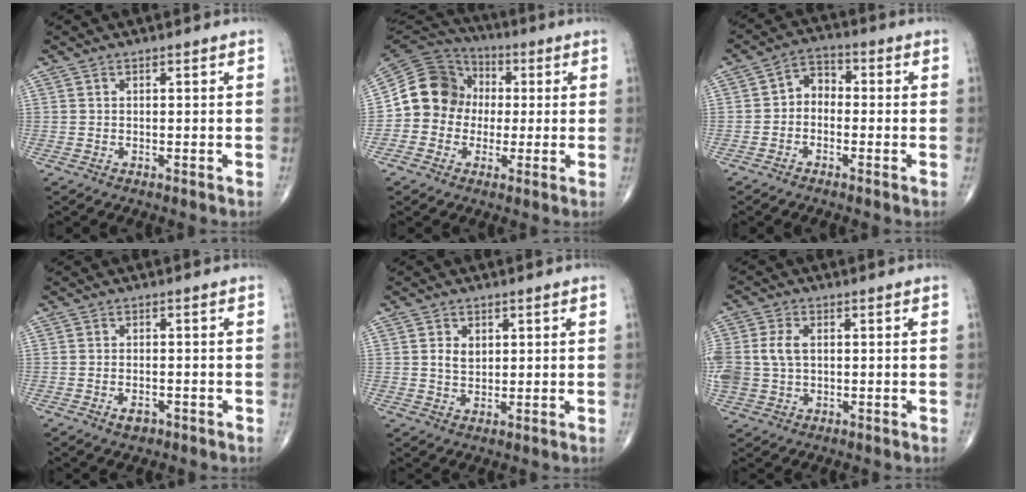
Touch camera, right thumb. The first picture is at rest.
{"total": 12.8, "force": [-0.1, 11.7, 5.2], "torque": [-0.070, 0.030, -0.012]}
{"total": 4.8, "force": [-0.9, 3.7, 2.9], "torque": [-0.028, 0.025, -0.033]}
{"total": 2.3, "force": [-1.3, 1.3, 1.4], "torque": [-0.021, 0.004, -0.019]}
{"total": 3.4, "force": [0.9, 2.5, 2.1], "torque": [-0.024, -0.005, 0.019]}
{"total": 8.0, "force": [0.6, 5.7, 5.7], "torque": [-0.134, 0.009, 0.016]}